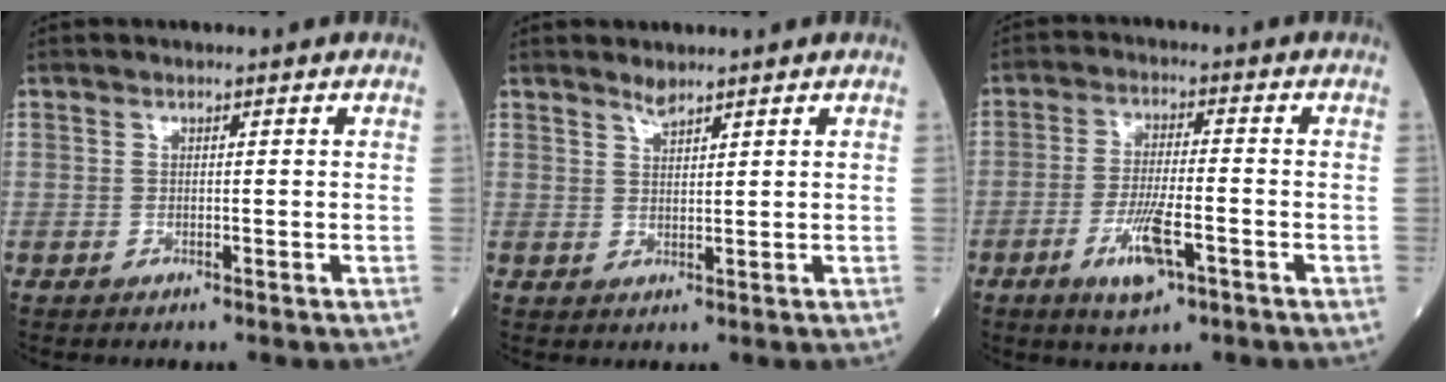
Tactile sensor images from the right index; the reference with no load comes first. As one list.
[{"total": 1.8, "force": [1.7, 0.1, 0.7], "torque": [-0.014, -0.003, 0.034]}, {"total": 7.6, "force": [-3.4, 1.7, 6.5], "torque": [-0.127, -0.010, -0.058]}]